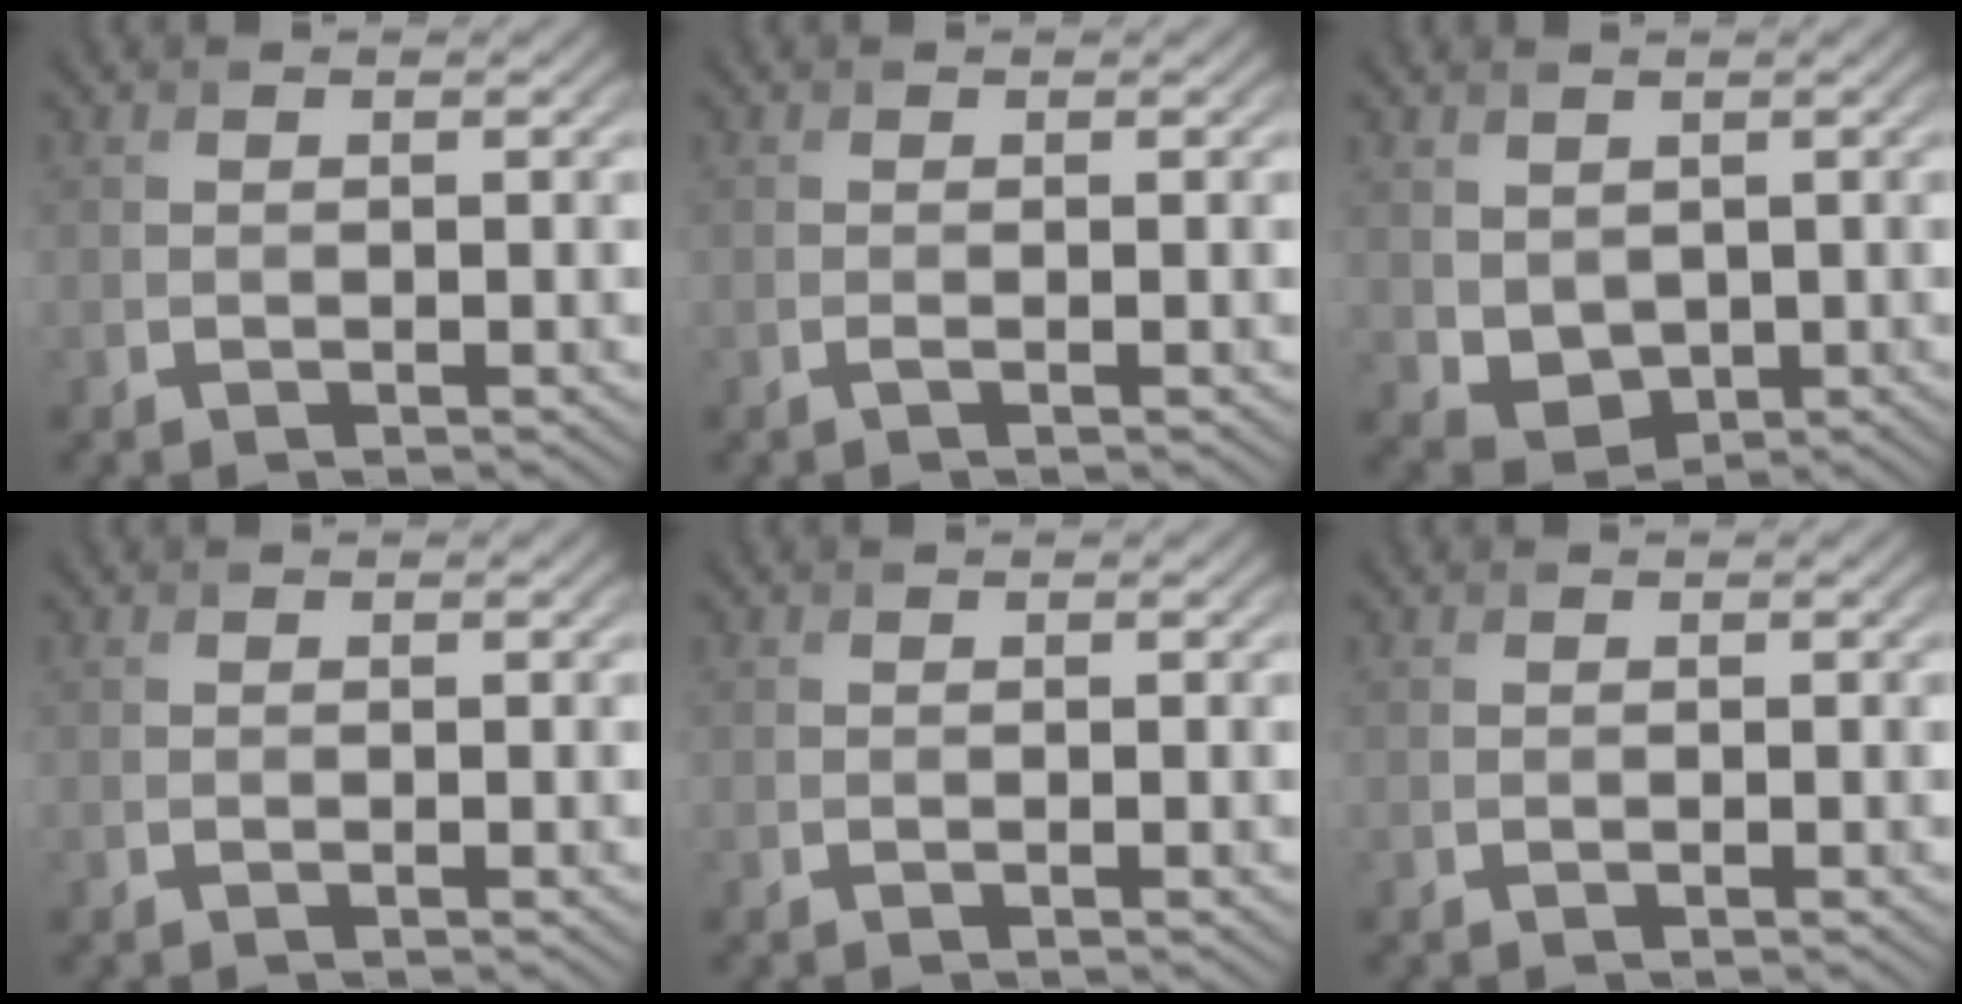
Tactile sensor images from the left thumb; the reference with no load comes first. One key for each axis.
{"total": 0.5, "fx": -0.2, "fy": 0.0, "fz": 0.5, "tx": -0.013, "ty": -0.003, "tz": -0.004}
{"total": 3.7, "fx": 1.2, "fy": 2.9, "fz": 2.0, "tx": -0.056, "ty": -0.014, "tz": 0.031}
{"total": 0.0}
{"total": 0.0}
{"total": 0.0}